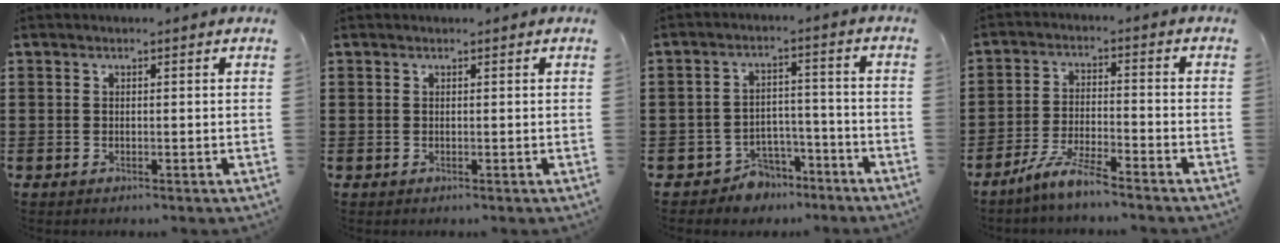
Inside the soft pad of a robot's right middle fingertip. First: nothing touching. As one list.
[{"total": 0.0}, {"total": 5.0, "force": [-4.6, 1.9, 0.5], "torque": [-0.014, 0.015, -0.093]}, {"total": 6.0, "force": [-5.2, 0.2, 3.0], "torque": [-0.069, -0.011, -0.101]}]